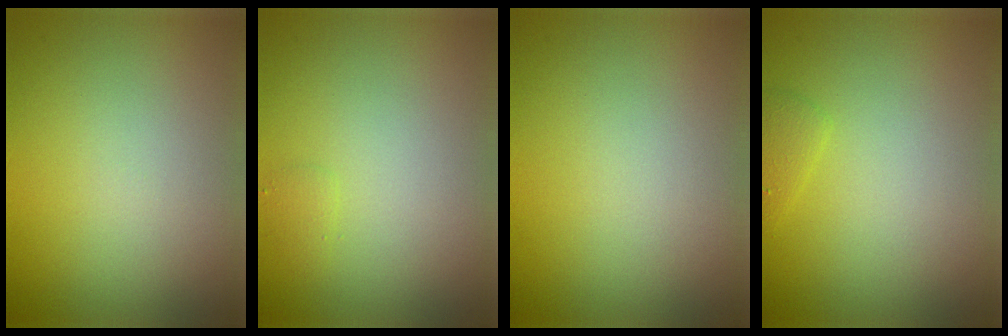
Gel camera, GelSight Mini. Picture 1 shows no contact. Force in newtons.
{"total": 0.7, "press": 0.7, "slide": 0.1}
{"total": 0.0}
{"total": 1.0, "press": 1.0, "slide": 0.1}